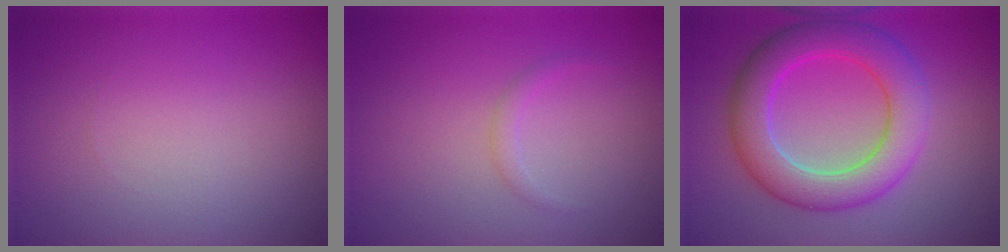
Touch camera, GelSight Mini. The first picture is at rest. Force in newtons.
{"total": 0.8, "press": 0.8, "slide": 0.1}
{"total": 6.8, "press": 6.8, "slide": 0.2}